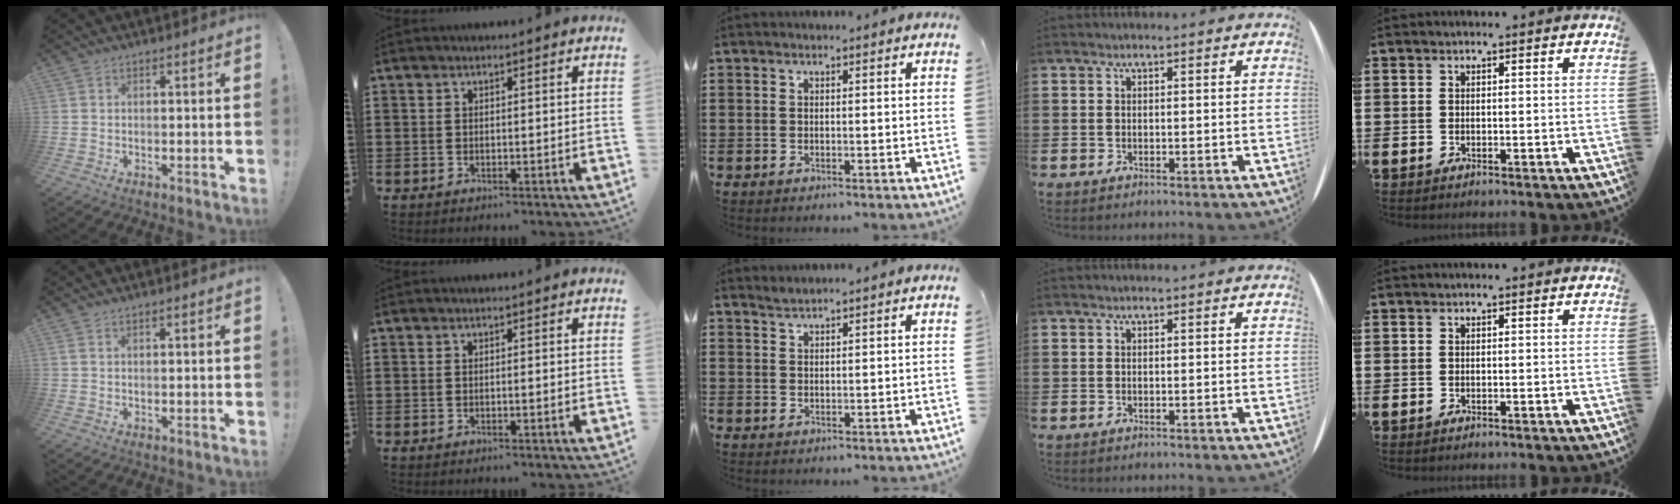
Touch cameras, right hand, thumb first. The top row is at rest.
{"thumb": {"total": 1.0, "force": [0.6, 0.1, 0.8], "torque": [-0.021, 0.003, 0.012]}, "index": {"total": 0.6, "force": [-0.2, -0.1, 0.5], "torque": [-0.008, -0.004, -0.003]}, "middle": {"total": 1.3, "force": [1.2, -0.1, -0.4], "torque": [0.004, -0.001, 0.024]}}